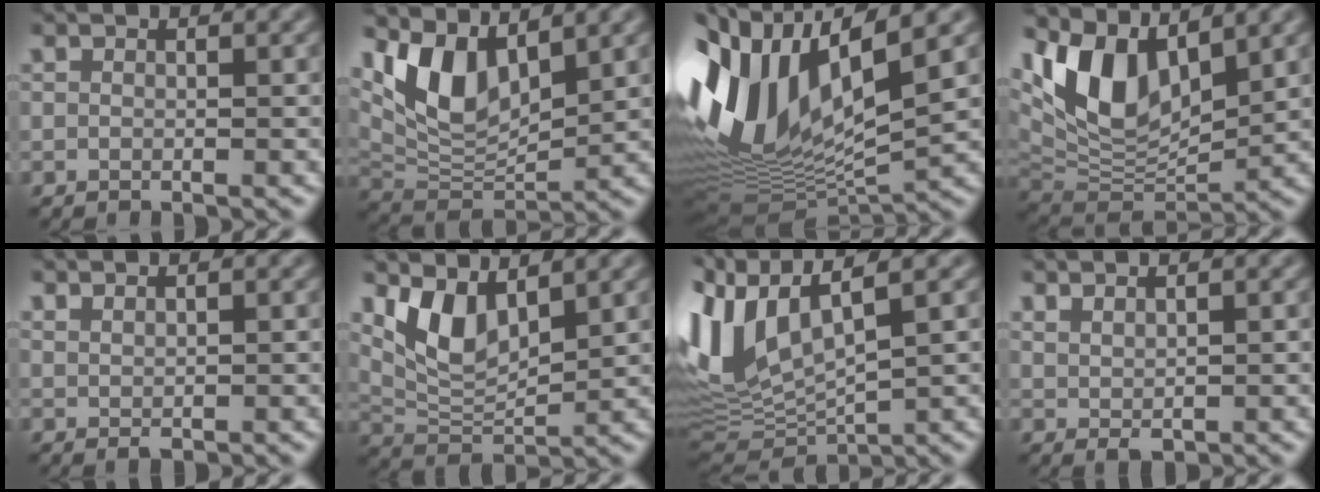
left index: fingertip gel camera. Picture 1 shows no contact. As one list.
[{"total": 6.7, "force": [3.3, 3.2, 4.8], "torque": [-0.098, -0.009, 0.069]}, {"total": 14.4, "force": [1.8, 6.5, 12.7], "torque": [-0.283, 0.001, 0.035]}, {"total": 9.4, "force": [4.4, 4.6, 6.8], "torque": [-0.147, 0.000, 0.087]}, {"total": 0.7, "force": [0.6, 0.0, 0.3], "torque": [-0.010, -0.002, 0.018]}, {"total": 4.9, "force": [2.5, 2.2, 3.6], "torque": [-0.076, -0.012, 0.055]}, {"total": 10.3, "force": [3.3, 4.7, 8.5], "torque": [-0.214, 0.008, 0.068]}, {"total": 1.1, "force": [1.0, 0.1, 0.5], "torque": [-0.010, -0.002, 0.029]}]